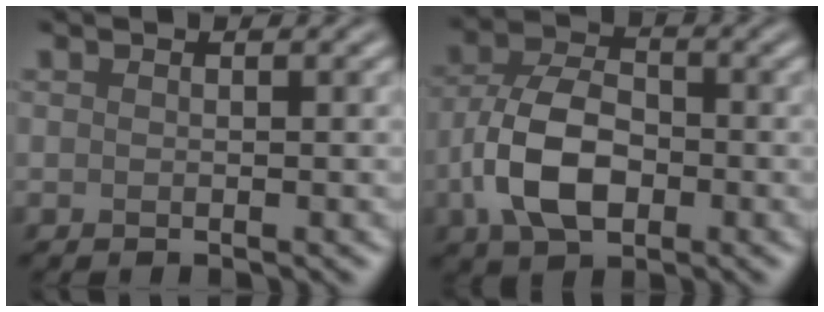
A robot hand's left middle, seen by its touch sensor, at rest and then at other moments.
{"total": 7.0, "force": [-1.8, 4.4, 5.2], "torque": [-0.110, 0.006, -0.040]}